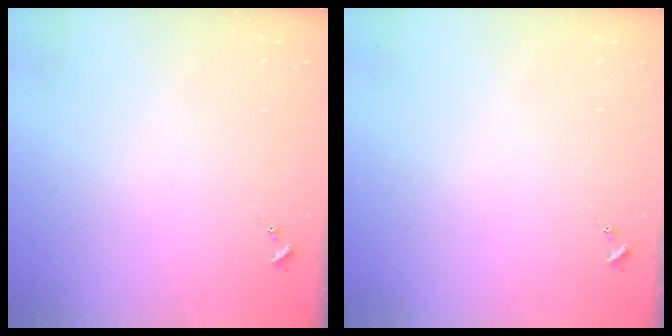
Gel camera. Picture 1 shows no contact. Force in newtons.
{"total": 0.0}